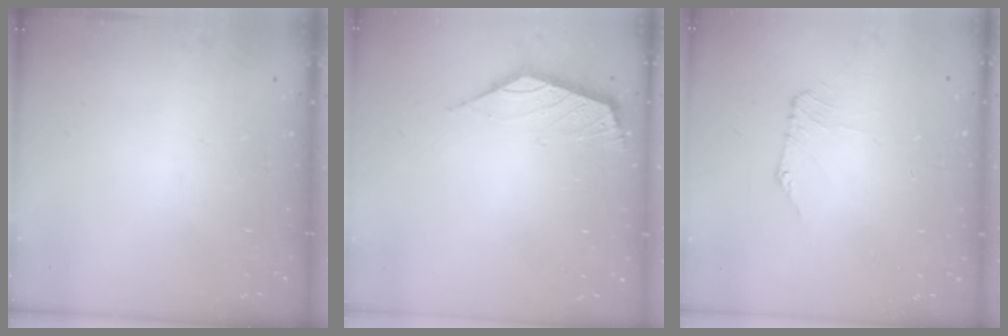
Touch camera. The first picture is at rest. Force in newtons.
{"total": 2.7, "press": 2.6, "slide": 0.6}
{"total": 1.3, "press": 1.2, "slide": 0.3}